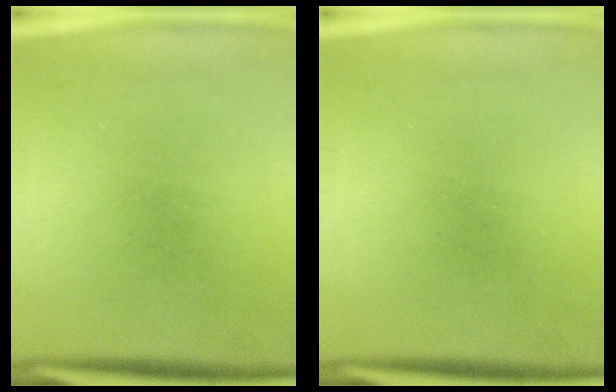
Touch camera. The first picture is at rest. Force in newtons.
{"total": 0.0}